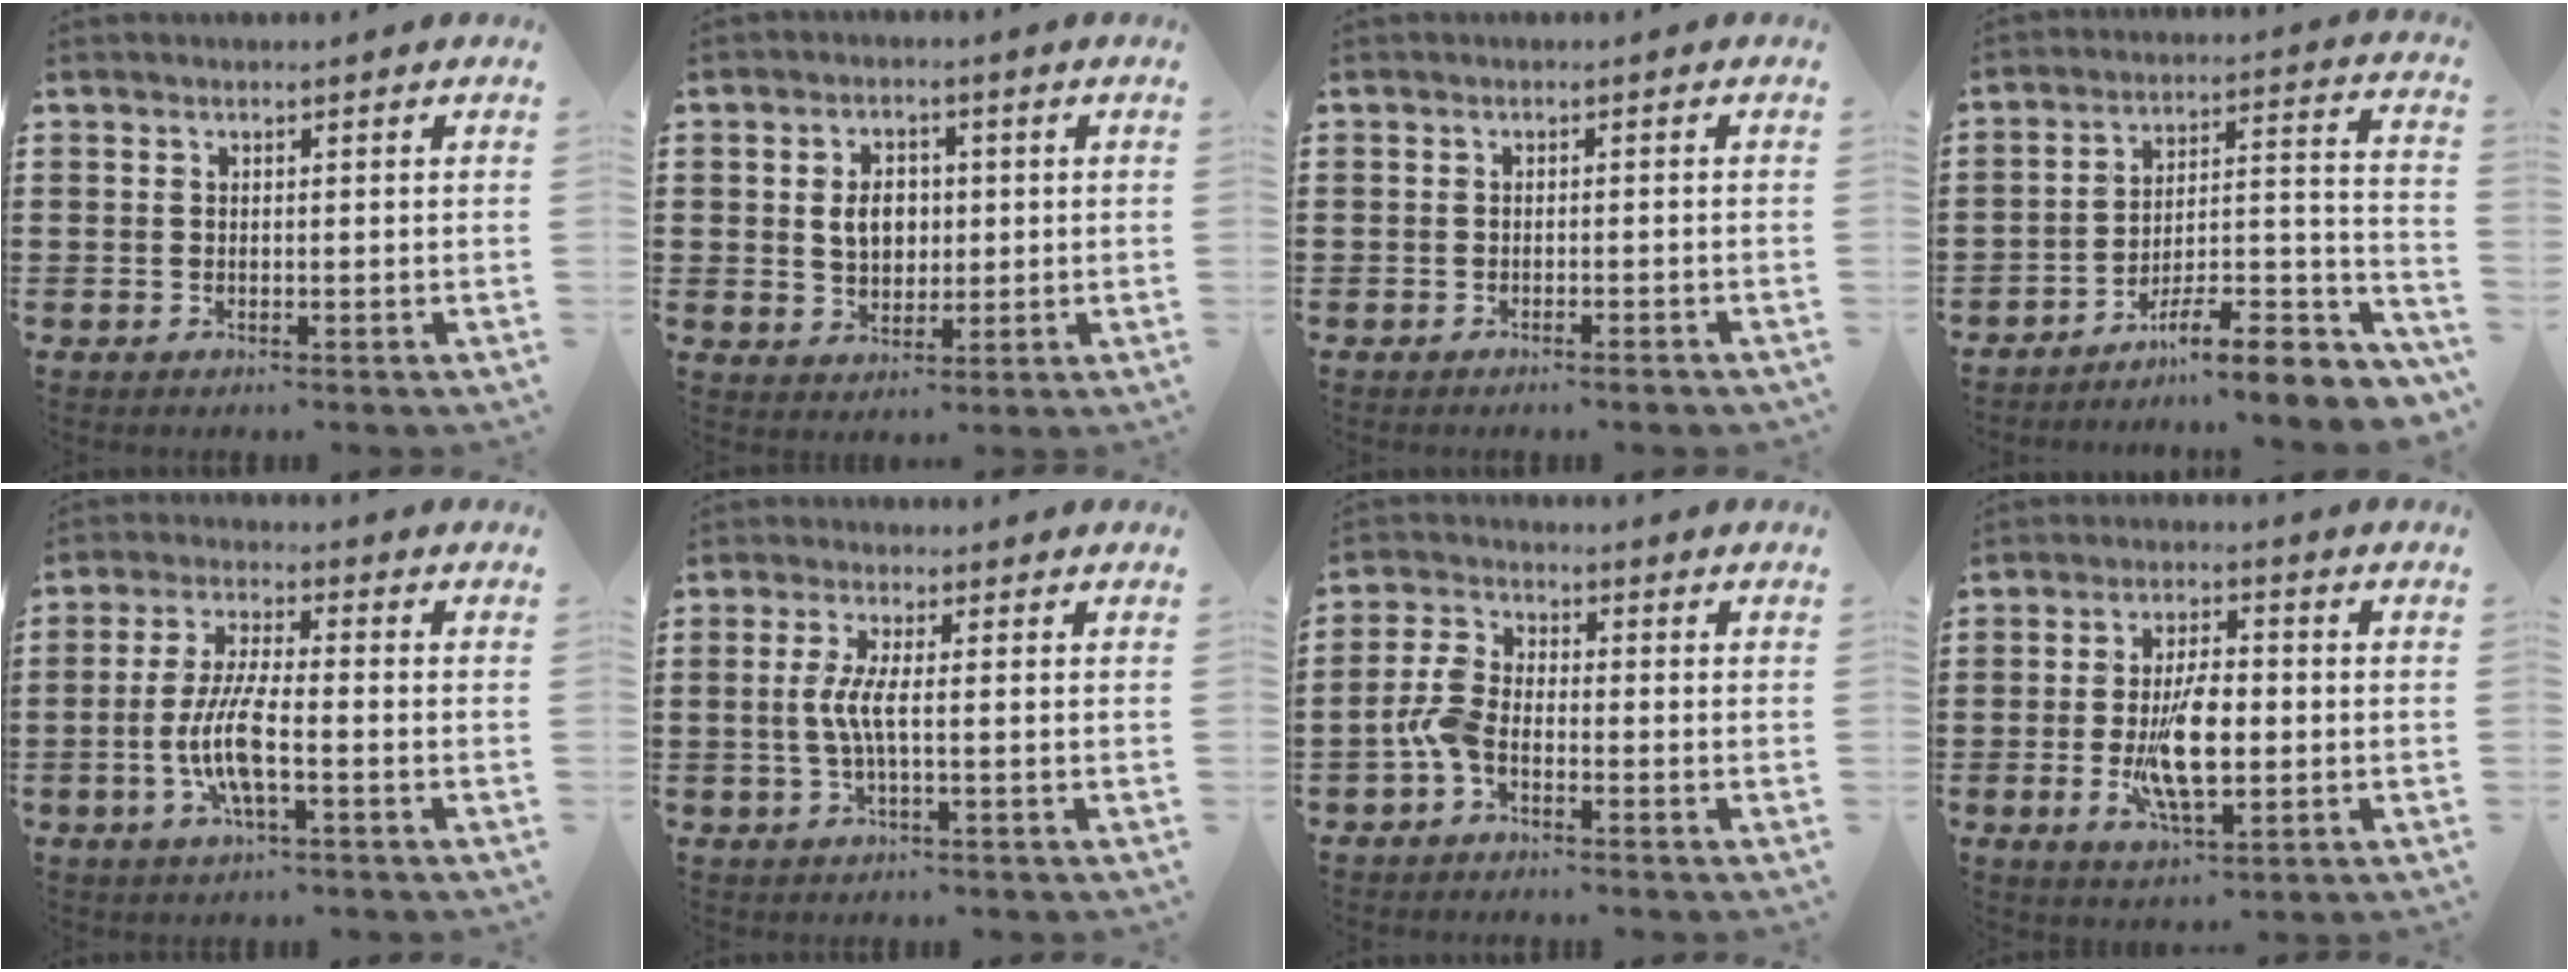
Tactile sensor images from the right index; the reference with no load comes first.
{"total": 4.9, "force": [0.4, 3.7, 3.3], "torque": [-0.057, 0.008, 0.000]}
{"total": 1.0, "force": [-0.9, 0.0, 0.4], "torque": [-0.010, 0.000, -0.018]}
{"total": 8.0, "force": [-6.3, 1.2, 4.8], "torque": [-0.069, 0.001, -0.120]}
{"total": 8.0, "force": [-2.4, 1.9, 7.4], "torque": [-0.165, -0.015, -0.050]}
{"total": 4.1, "force": [-0.3, 0.4, 4.0], "torque": [-0.097, -0.010, -0.015]}
{"total": 4.9, "force": [-2.3, 2.4, 3.6], "torque": [-0.106, -0.003, -0.053]}
{"total": 10.2, "force": [-1.5, 4.1, 9.2], "torque": [-0.196, -0.009, -0.029]}